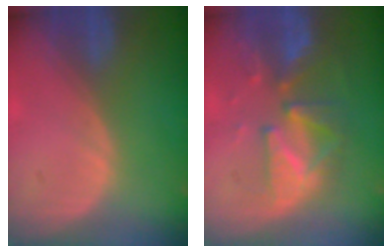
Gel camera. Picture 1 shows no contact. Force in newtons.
{"total": 9.8, "press": 8.6, "slide": 4.7}